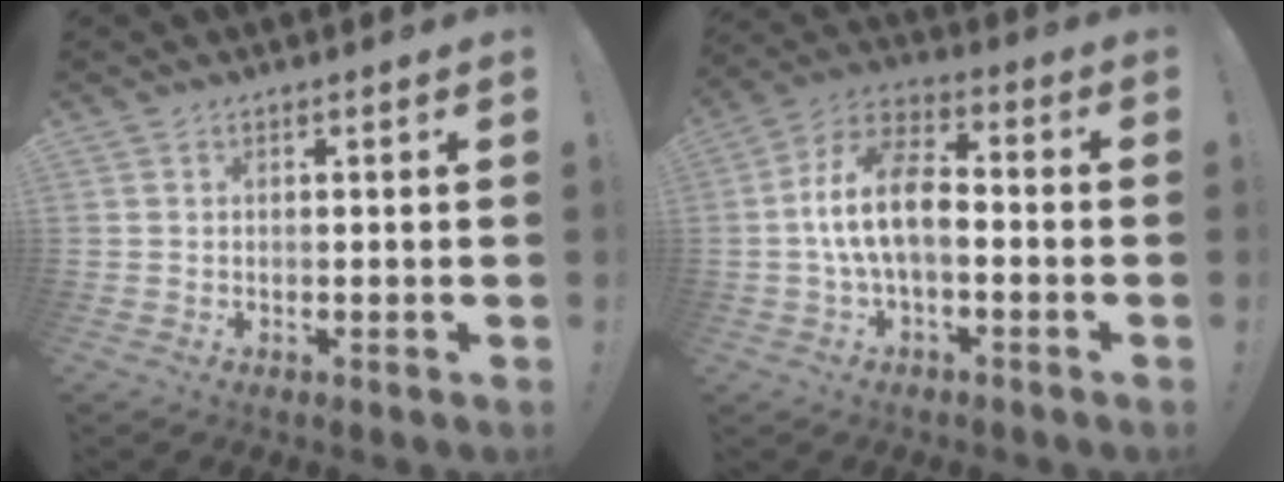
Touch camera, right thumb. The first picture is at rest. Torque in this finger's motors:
{"motor_torque": [1.53, 1.65, 1.20, -0.79, 0.12]}